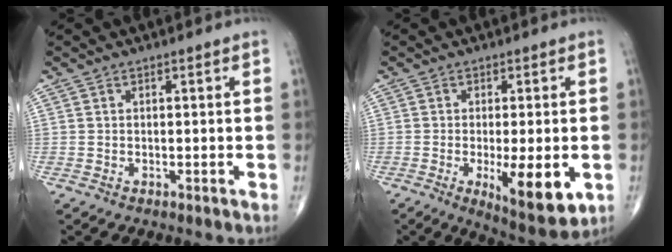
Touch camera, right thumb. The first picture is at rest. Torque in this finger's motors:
{"motor_torque": [1.58, 1.41, -0.01, -0.19, 0.27]}